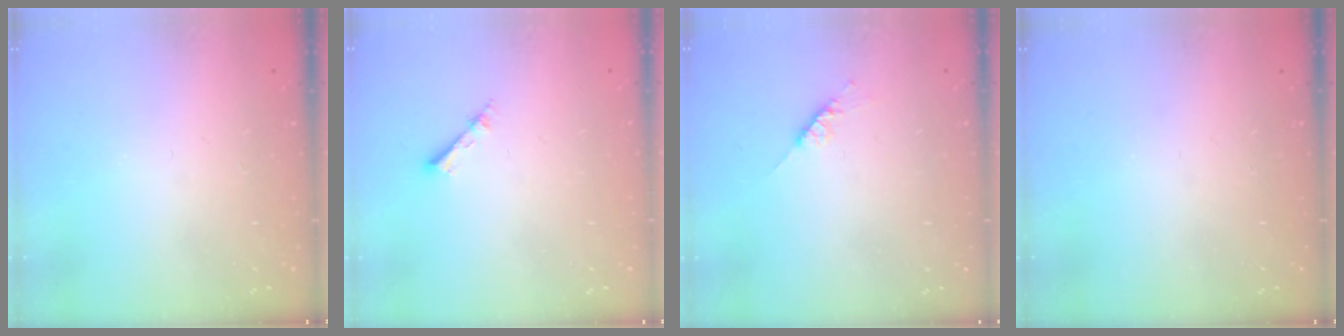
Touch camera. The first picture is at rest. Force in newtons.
{"total": 2.1, "press": 2.1, "slide": 0.3}
{"total": 4.7, "press": 4.6, "slide": 0.5}
{"total": 0.0}